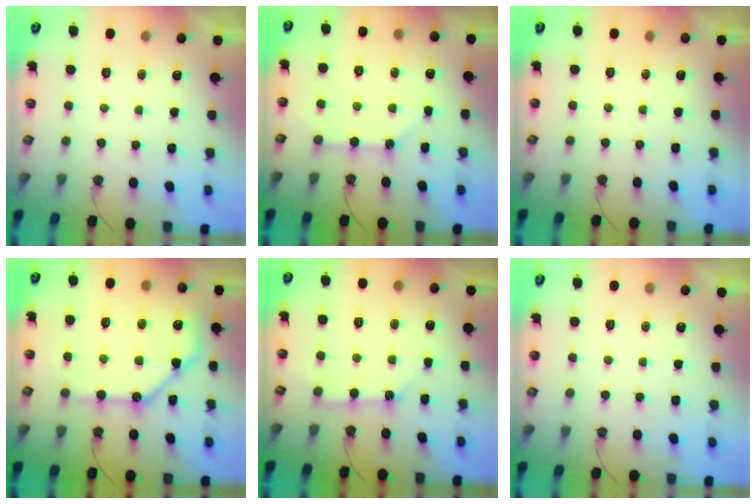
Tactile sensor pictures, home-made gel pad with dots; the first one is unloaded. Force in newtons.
{"total": 2.5, "press": 2.5, "slide": 0.2}
{"total": 0.0}
{"total": 13.5, "press": 13.4, "slide": 1.4}
{"total": 5.1, "press": 5.1, "slide": 0.5}
{"total": 0.0}